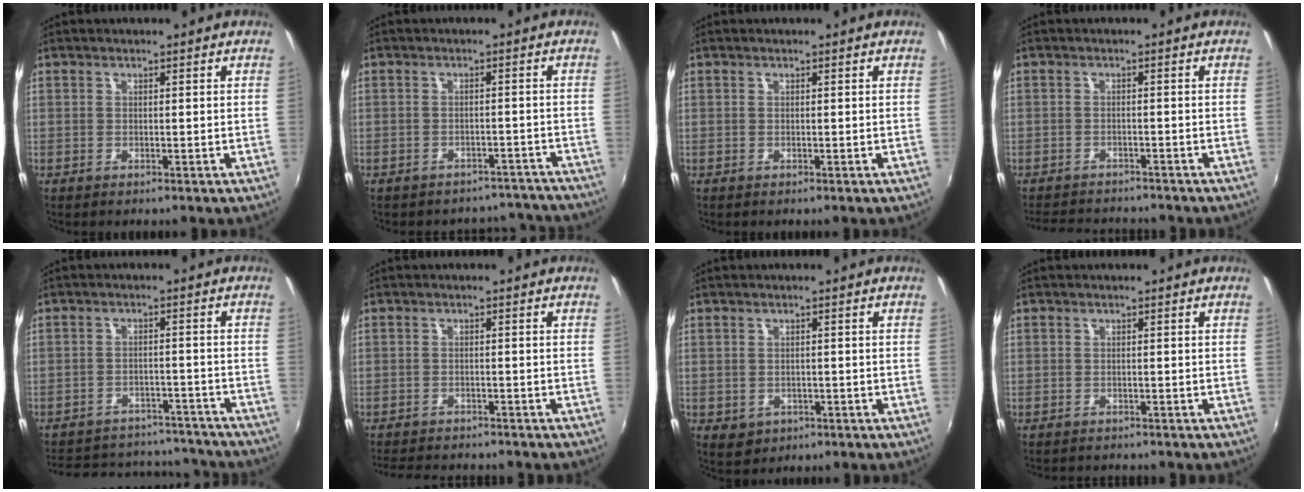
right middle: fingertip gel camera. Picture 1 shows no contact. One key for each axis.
{"total": 9.9, "fx": -8.9, "fy": 4.1, "fz": 1.3, "tx": -0.024, "ty": 0.027, "tz": -0.094}
{"total": 0.0}
{"total": 7.7, "fx": -7.0, "fy": 2.2, "fz": 2.1, "tx": -0.060, "ty": 0.002, "tz": -0.106}
{"total": 19.7, "fx": -17.2, "fy": 7.3, "fz": 6.3, "tx": -0.141, "ty": 0.034, "tz": -0.207}
{"total": 7.2, "fx": -6.6, "fy": 2.1, "fz": 2.2, "tx": -0.063, "ty": -0.005, "tz": -0.101}
{"total": 3.4, "fx": -1.1, "fy": 2.8, "fz": 1.5, "tx": -0.033, "ty": -0.005, "tz": -0.007}
{"total": 1.5, "fx": -1.3, "fy": 0.7, "fz": -0.1, "tx": -0.004, "ty": 0.003, "tz": -0.020}